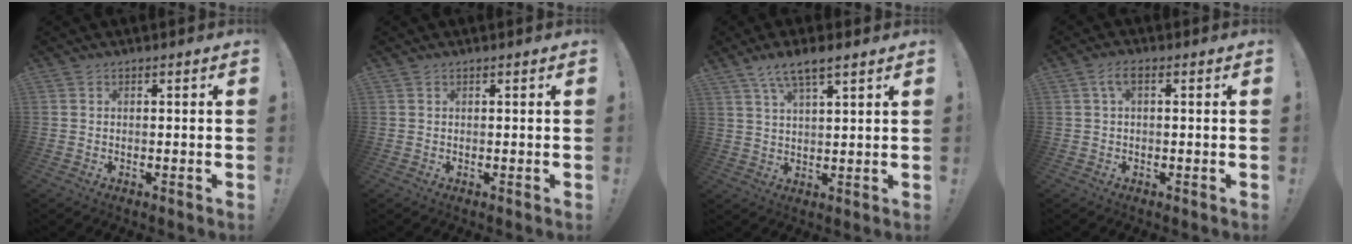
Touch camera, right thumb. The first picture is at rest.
{"total": 0.0}
{"total": 6.5, "force": [4.7, 1.5, 4.3], "torque": [-0.075, -0.021, 0.083]}
{"total": 3.4, "force": [0.7, 1.2, 3.1], "torque": [-0.065, 0.010, 0.012]}